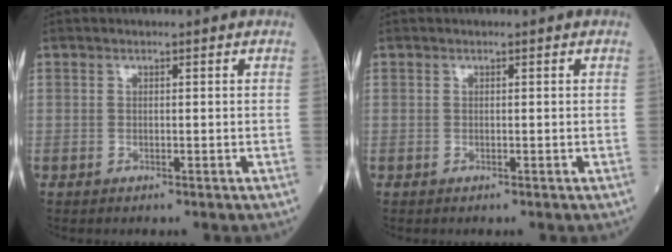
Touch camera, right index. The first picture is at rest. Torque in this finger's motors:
{"motor_torque": [0.00, 0.00, -0.03, 0.00]}